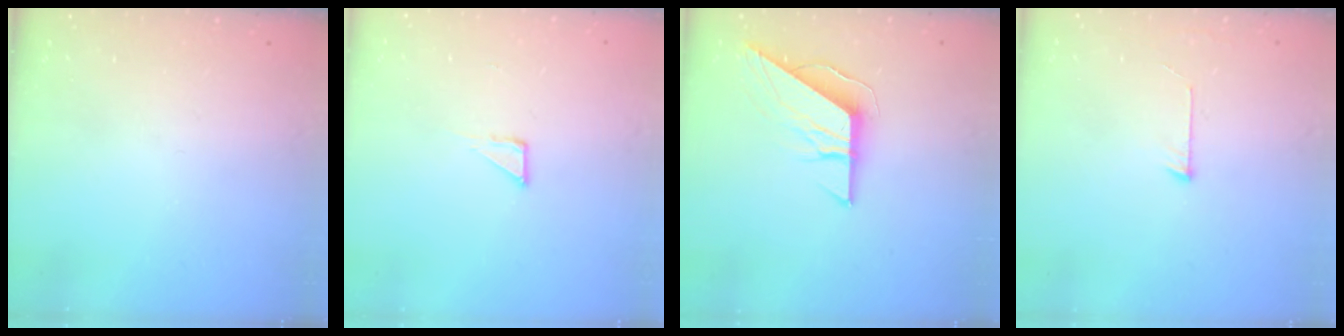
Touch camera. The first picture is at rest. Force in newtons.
{"total": 2.7, "press": 2.7, "slide": 0.2}
{"total": 9.2, "press": 9.2, "slide": 0.6}
{"total": 5.5, "press": 5.5, "slide": 0.5}